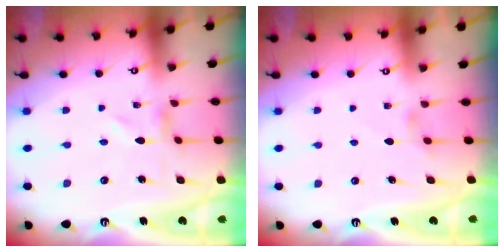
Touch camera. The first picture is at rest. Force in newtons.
{"total": 1.3, "press": 1.2, "slide": 0.3}